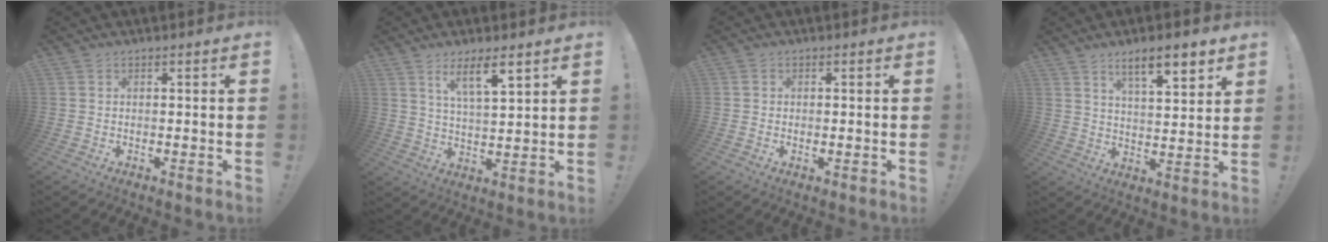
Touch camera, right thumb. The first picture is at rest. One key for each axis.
{"total": 9.0, "fx": 5.6, "fy": 1.8, "fz": 6.8, "tx": -0.110, "ty": -0.027, "tz": 0.093}
{"total": 1.0, "fx": 0.5, "fy": 0.8, "fz": 0.2, "tx": 0.000, "ty": 0.002, "tz": 0.008}
{"total": 10.2, "fx": 6.8, "fy": 2.3, "fz": 7.2, "tx": -0.095, "ty": -0.039, "tz": 0.109}